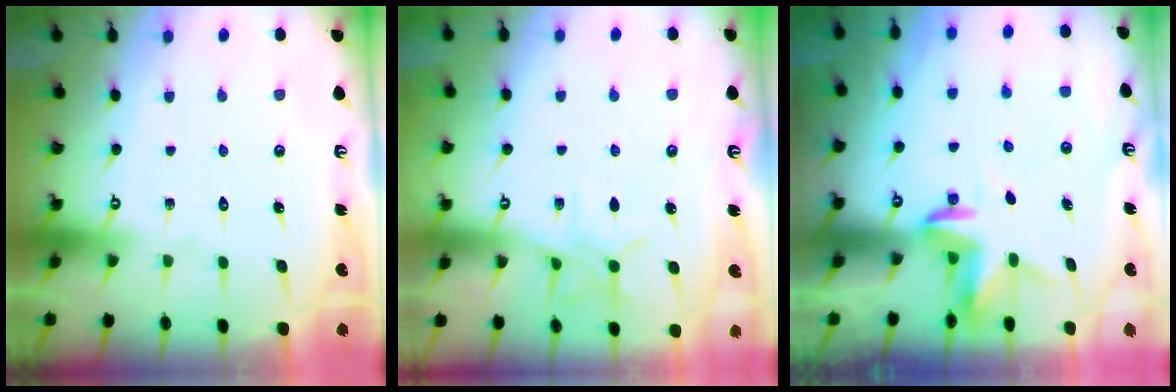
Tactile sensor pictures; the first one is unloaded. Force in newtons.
{"total": 6.5, "press": 6.4, "slide": 0.7}
{"total": 3.5, "press": 3.5, "slide": 0.2}